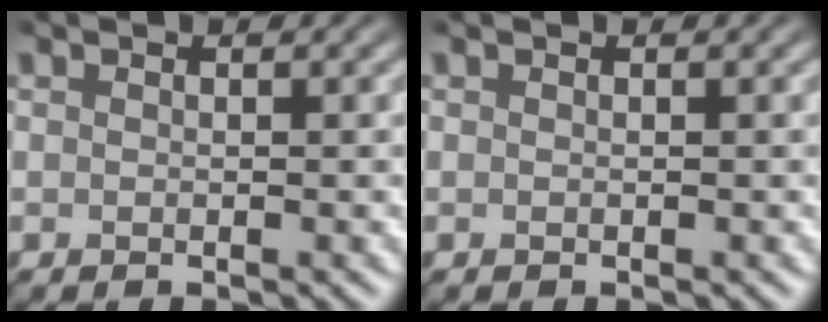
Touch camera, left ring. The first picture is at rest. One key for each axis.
{"total": 0.0}